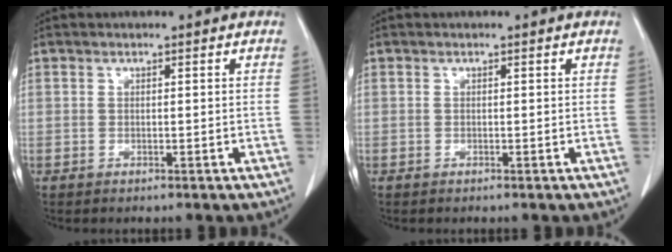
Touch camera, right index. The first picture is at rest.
{"total": 0.0}